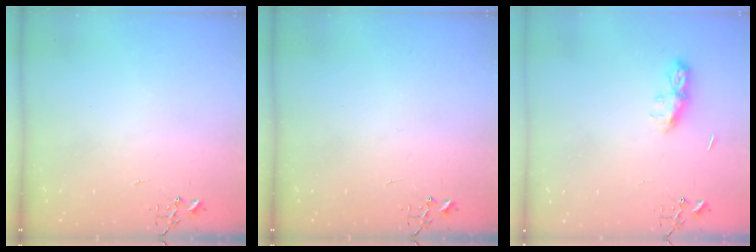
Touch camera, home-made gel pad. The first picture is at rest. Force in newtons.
{"total": 0.0}
{"total": 7.8, "press": 7.8, "slide": 0.4}